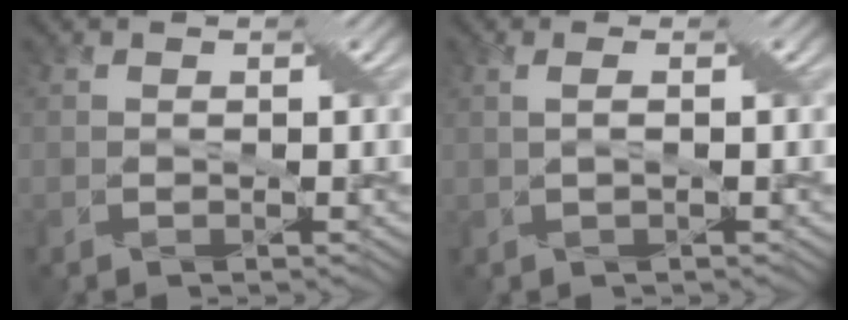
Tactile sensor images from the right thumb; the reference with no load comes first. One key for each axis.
{"total": 1.6, "fx": 0.3, "fy": -0.3, "fz": 1.5, "tx": -0.035, "ty": 0.006, "tz": 0.007}